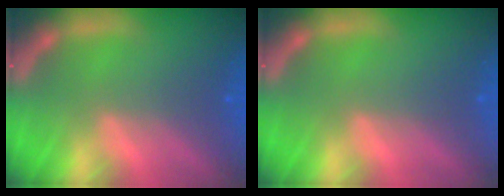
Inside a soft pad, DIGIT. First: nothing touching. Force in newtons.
{"total": 0.0}